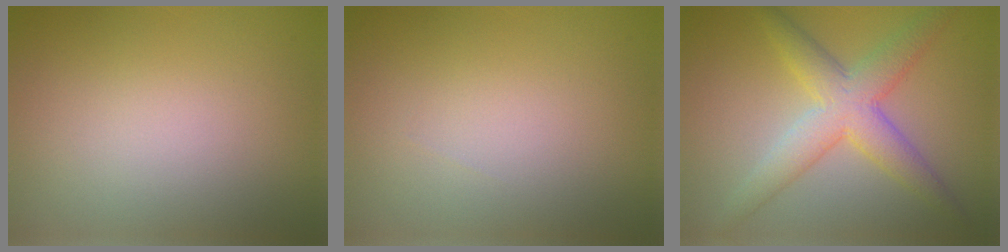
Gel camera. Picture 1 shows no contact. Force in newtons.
{"total": 0.0}
{"total": 5.4, "press": 5.4, "slide": 0.2}